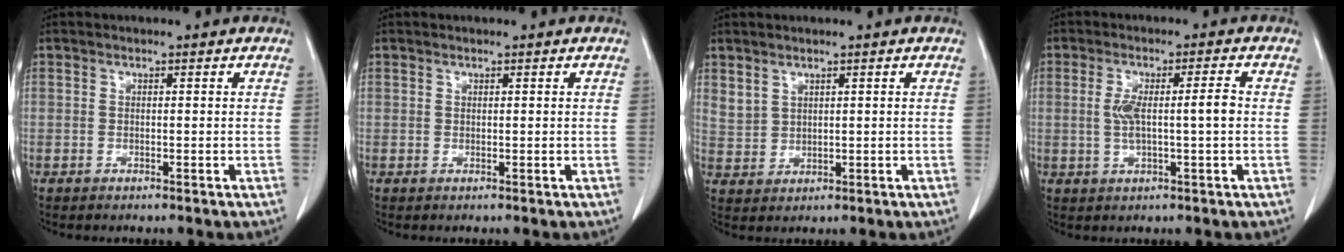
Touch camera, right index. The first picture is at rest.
{"total": 0.0}
{"total": 2.7, "force": [2.0, 1.6, 0.7], "torque": [-0.014, -0.002, 0.048]}
{"total": 5.9, "force": [0.0, 0.6, 5.8], "torque": [-0.111, 0.011, 0.003]}